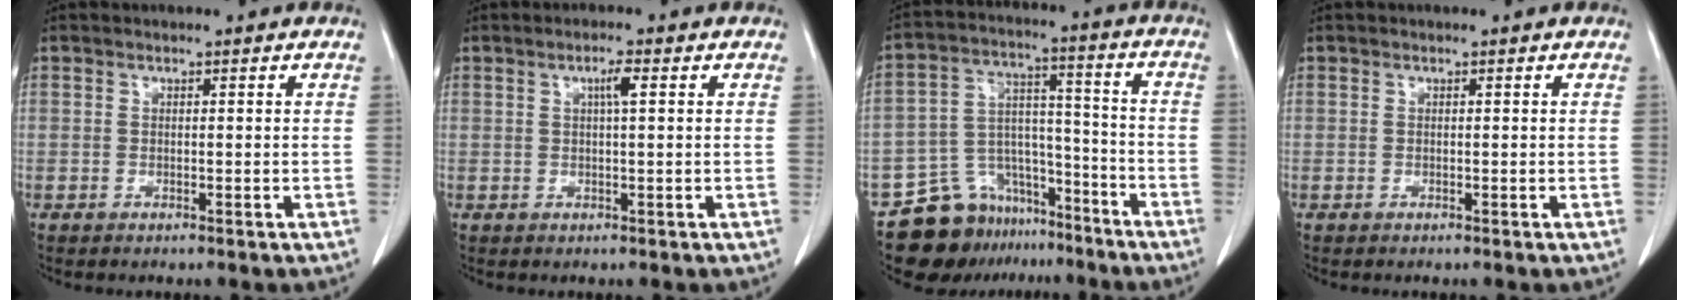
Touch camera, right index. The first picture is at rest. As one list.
[{"total": 2.1, "force": [0.7, 0.0, 2.0], "torque": [-0.038, 0.002, 0.011]}, {"total": 13.1, "force": [-10.1, 7.5, 3.4], "torque": [-0.053, 0.055, -0.164]}, {"total": 0.0}]